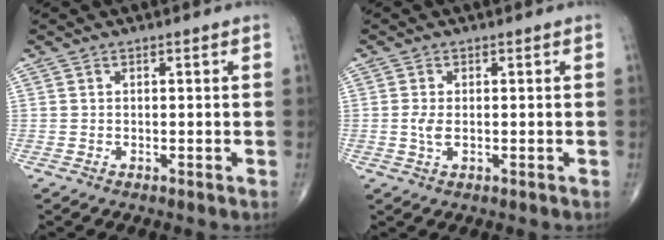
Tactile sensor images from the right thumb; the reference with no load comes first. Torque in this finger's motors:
{"motor_torque": [1.48, 1.15, 0.09, -0.19, 0.04]}